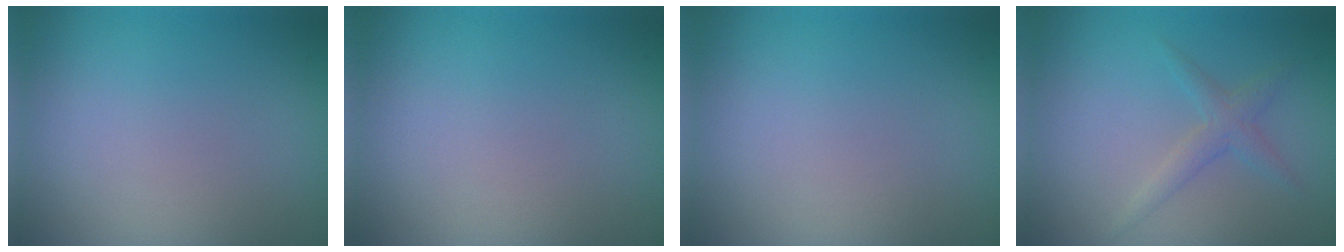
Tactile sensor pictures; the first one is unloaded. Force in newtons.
{"total": 0.0}
{"total": 0.0}
{"total": 1.7, "press": 1.7, "slide": 0.0}